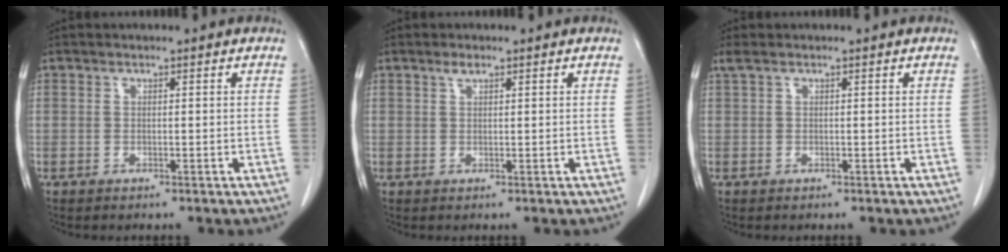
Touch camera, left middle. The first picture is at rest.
{"total": 1.1, "force": [0.8, 0.3, 0.8], "torque": [-0.018, 0.002, 0.016]}
{"total": 0.9, "force": [0.6, 0.1, 0.7], "torque": [-0.025, 0.022, 0.015]}